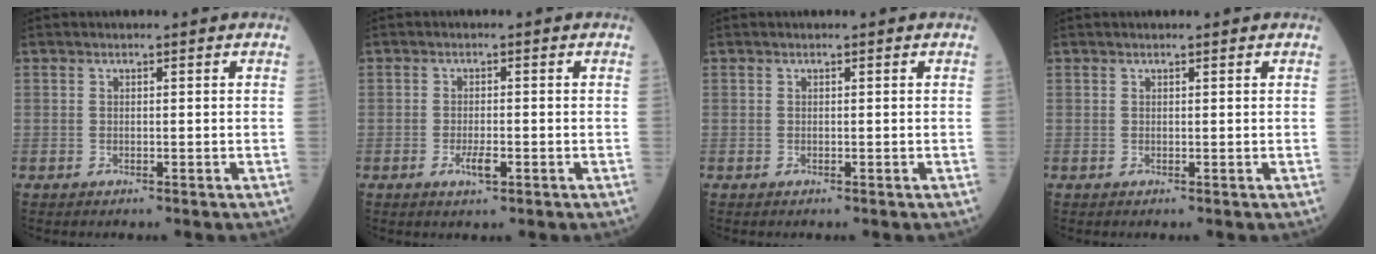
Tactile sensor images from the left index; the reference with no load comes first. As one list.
[{"total": 2.3, "force": [-0.9, 0.6, 2.1], "torque": [-0.042, -0.003, -0.014]}, {"total": 0.0}, {"total": 1.5, "force": [1.3, 0.1, 0.7], "torque": [-0.009, 0.016, 0.020]}]